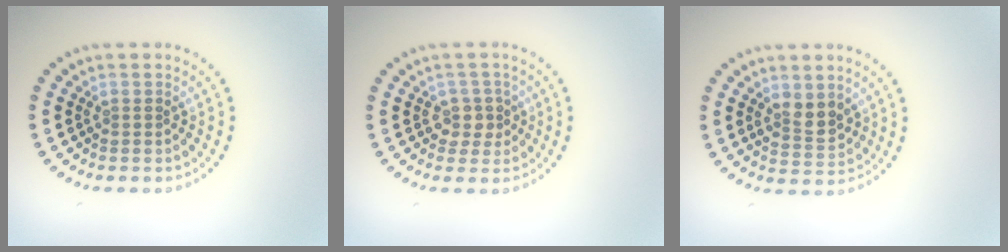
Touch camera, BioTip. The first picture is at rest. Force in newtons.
{"total": 2.0, "press": 1.7, "slide": 1.0}
{"total": 2.6, "press": 2.5, "slide": 0.9}